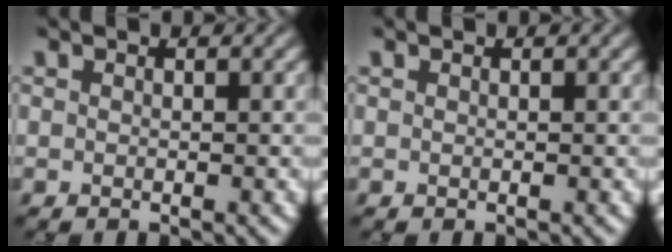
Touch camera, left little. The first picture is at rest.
{"total": 0.0}